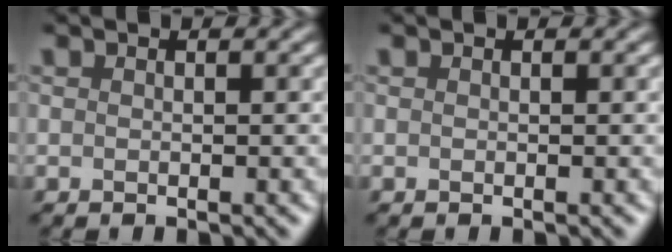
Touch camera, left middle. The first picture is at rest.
{"total": 0.0}